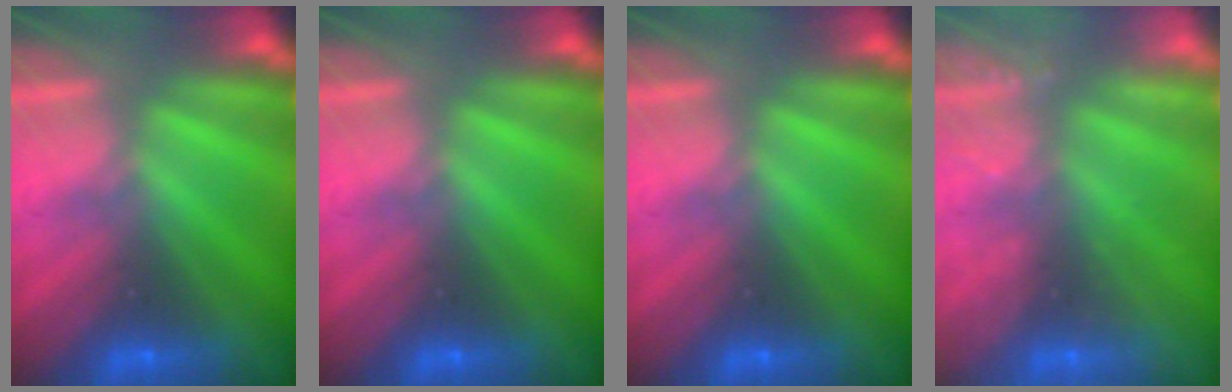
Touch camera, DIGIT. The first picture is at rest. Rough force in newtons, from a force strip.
{"total": 0.0}
{"total": 0.0}
{"total": 2.4}